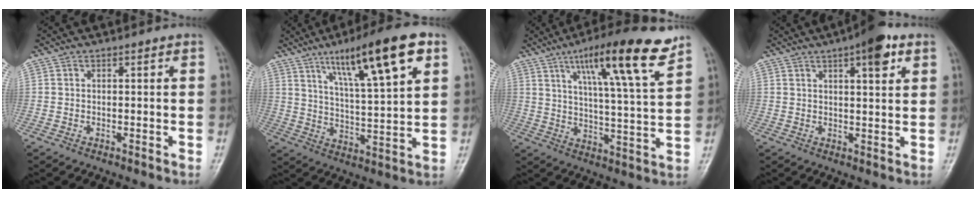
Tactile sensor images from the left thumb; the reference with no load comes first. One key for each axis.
{"total": 17.8, "fx": 9.1, "fy": 3.3, "fz": 14.9, "tx": -0.229, "ty": -0.026, "tz": 0.152}
{"total": 16.7, "fx": 10.3, "fy": 2.0, "fz": 13.0, "tx": -0.196, "ty": -0.045, "tz": 0.163}
{"total": 8.0, "fx": 4.2, "fy": 2.3, "fz": 6.4, "tx": -0.079, "ty": -0.011, "tz": 0.056}